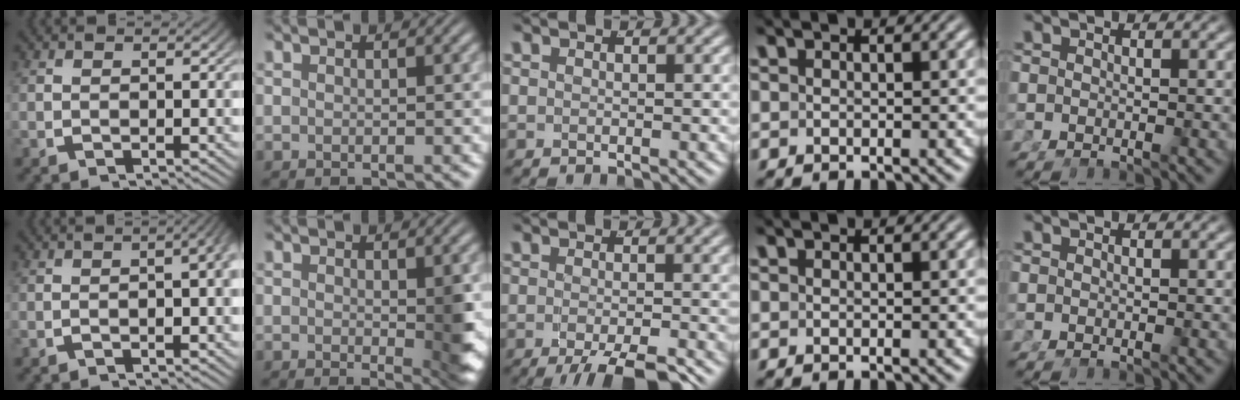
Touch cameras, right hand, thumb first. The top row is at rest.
{"thumb": {"total": 4.7, "force": [-0.1, 2.3, 4.1], "torque": [-0.036, 0.019, -0.018]}, "index": {"total": 3.2, "force": [-0.2, 1.0, 3.1], "torque": [-0.035, -0.016, -0.001]}, "middle": {"total": 6.4, "force": [-4.5, 1.7, 4.2], "torque": [-0.056, -0.020, -0.057]}}